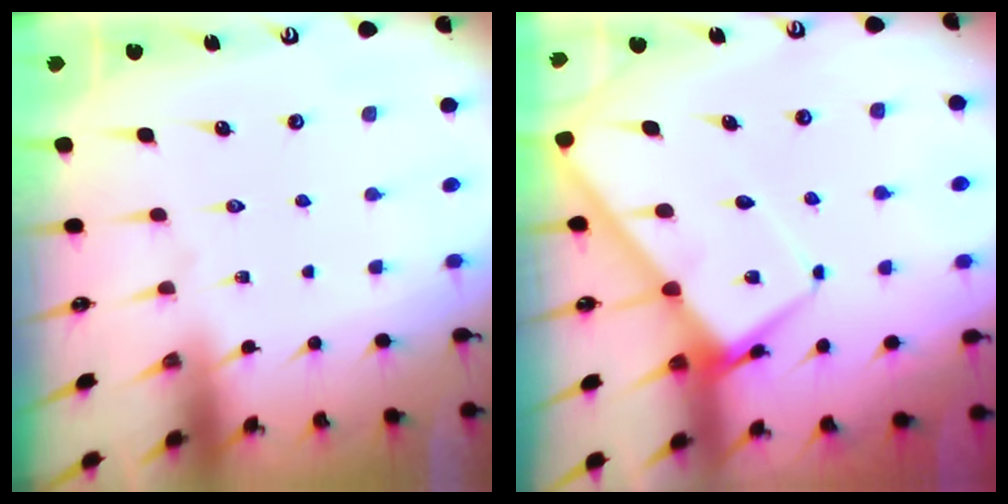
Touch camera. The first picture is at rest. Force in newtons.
{"total": 7.1, "press": 7.1, "slide": 0.8}